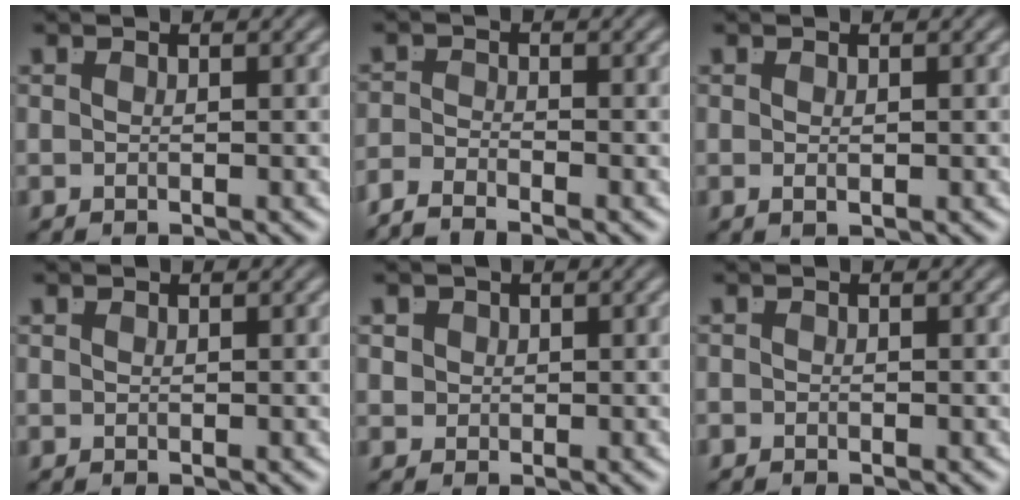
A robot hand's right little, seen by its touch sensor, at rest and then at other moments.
{"total": 2.6, "force": [-2.5, 0.3, 0.6], "torque": [-0.009, -0.015, -0.041]}
{"total": 0.5, "force": [-0.1, -0.2, 0.5], "torque": [-0.010, -0.009, 0.004]}
{"total": 0.0}
{"total": 2.4, "force": [0.8, 2.0, 1.0], "torque": [-0.027, -0.005, 0.018]}
{"total": 0.6, "force": [-0.4, -0.4, -0.1], "torque": [0.005, -0.006, -0.005]}